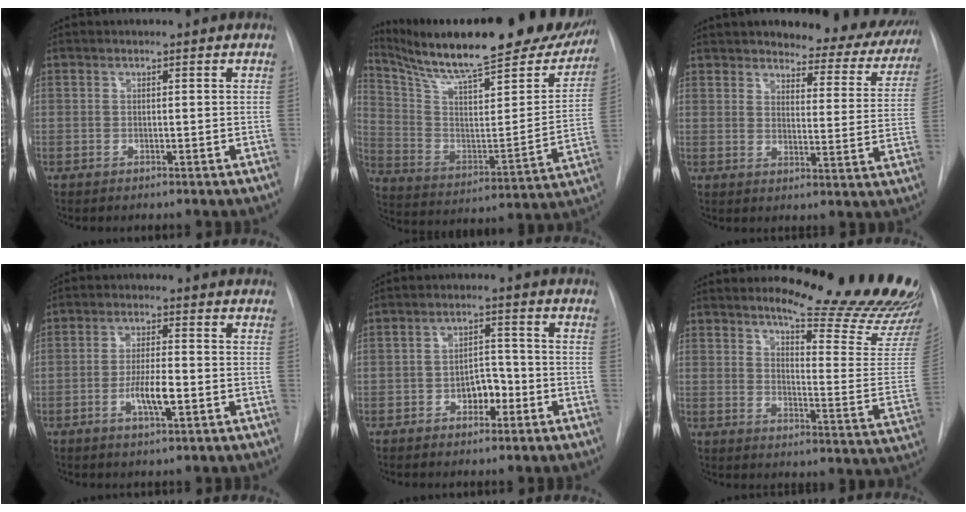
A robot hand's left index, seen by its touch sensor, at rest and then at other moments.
{"total": 29.1, "force": [24.5, 5.3, 14.9], "torque": [-0.238, -0.049, 0.344]}
{"total": 15.6, "force": [14.1, 4.8, 4.8], "torque": [-0.023, -0.038, 0.150]}
{"total": 5.4, "force": [-2.2, 0.9, 4.9], "torque": [-0.092, -0.007, -0.039]}
{"total": 4.5, "force": [-2.4, 2.5, 2.9], "torque": [-0.039, 0.008, -0.040]}
{"total": 19.7, "force": [18.1, 0.5, 7.7], "torque": [-0.100, -0.146, 0.210]}